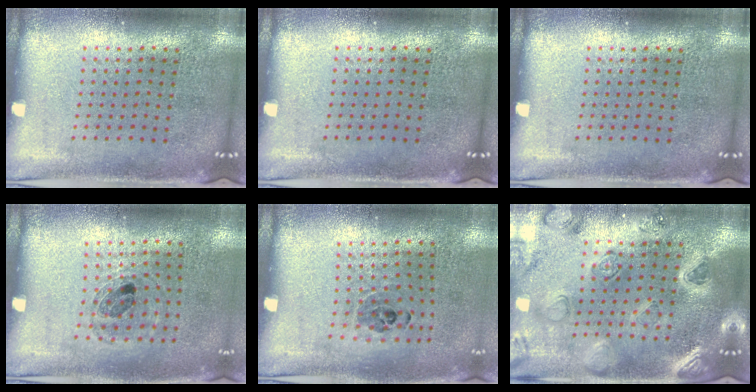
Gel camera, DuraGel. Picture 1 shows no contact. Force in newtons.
{"total": 0.0}
{"total": 0.0}
{"total": 0.8, "press": 0.8, "slide": 0.3}
{"total": 0.9, "press": 0.8, "slide": 0.6}
{"total": 2.3, "press": 2.3, "slide": 0.3}